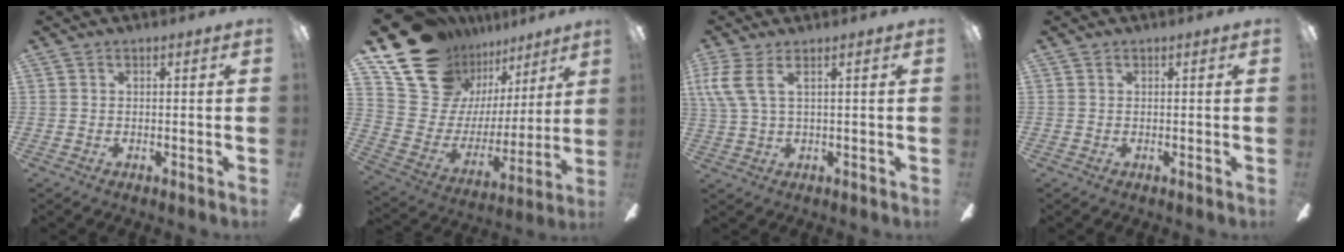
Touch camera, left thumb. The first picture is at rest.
{"total": 20.9, "force": [15.1, 12.2, 7.7], "torque": [-0.150, -0.104, 0.296]}
{"total": 6.0, "force": [2.0, 1.9, 5.3], "torque": [-0.118, -0.007, 0.036]}
{"total": 0.0}